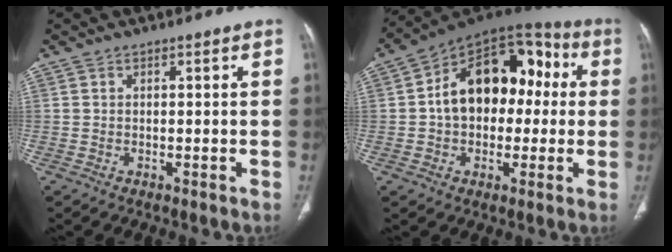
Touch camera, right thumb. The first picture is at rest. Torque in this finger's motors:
{"motor_torque": [1.30, 3.55, 1.81, -0.20, 0.15]}